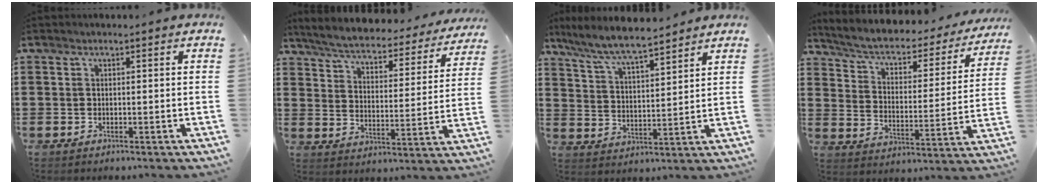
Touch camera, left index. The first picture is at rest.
{"total": 4.5, "force": [4.2, 0.3, 1.6], "torque": [-0.055, -0.035, 0.066]}
{"total": 6.9, "force": [6.2, 0.5, 3.0], "torque": [-0.083, -0.031, 0.107]}
{"total": 3.5, "force": [2.3, 1.4, 2.1], "torque": [-0.057, -0.025, 0.028]}